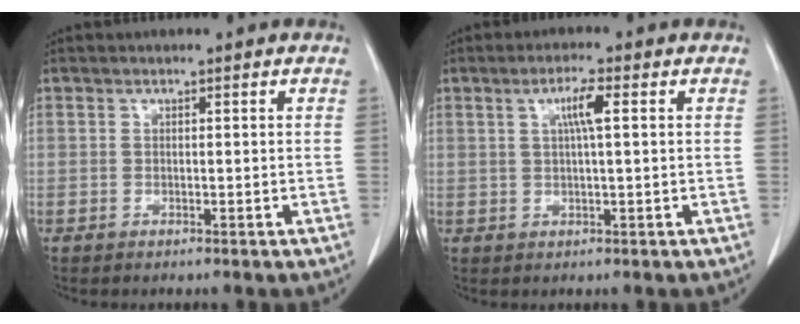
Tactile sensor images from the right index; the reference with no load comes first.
{"total": 3.7, "force": [1.1, 0.3, 3.5], "torque": [-0.066, 0.005, 0.019]}